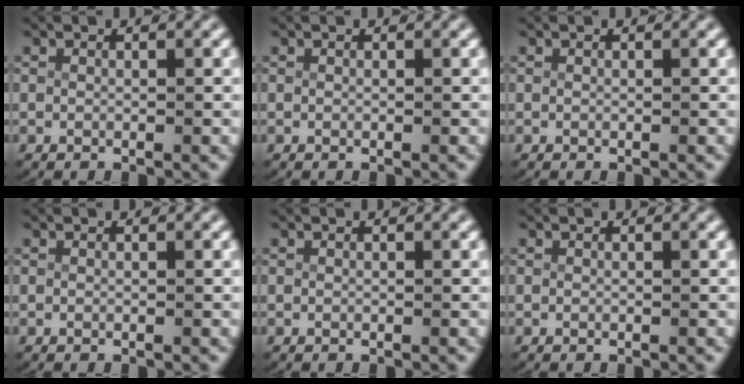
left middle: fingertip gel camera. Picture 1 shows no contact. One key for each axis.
{"total": 0.0}
{"total": 0.0}
{"total": 0.0}
{"total": 0.0}
{"total": 0.0}